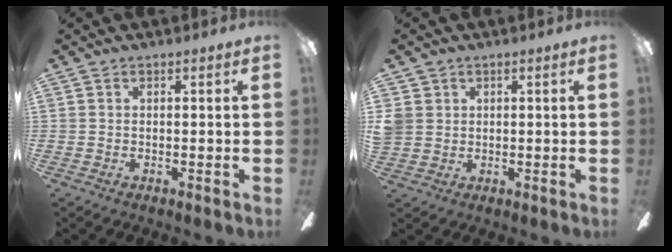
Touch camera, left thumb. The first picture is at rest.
{"total": 3.7, "force": [1.1, 3.4, 0.8], "torque": [-0.022, 0.008, 0.024]}